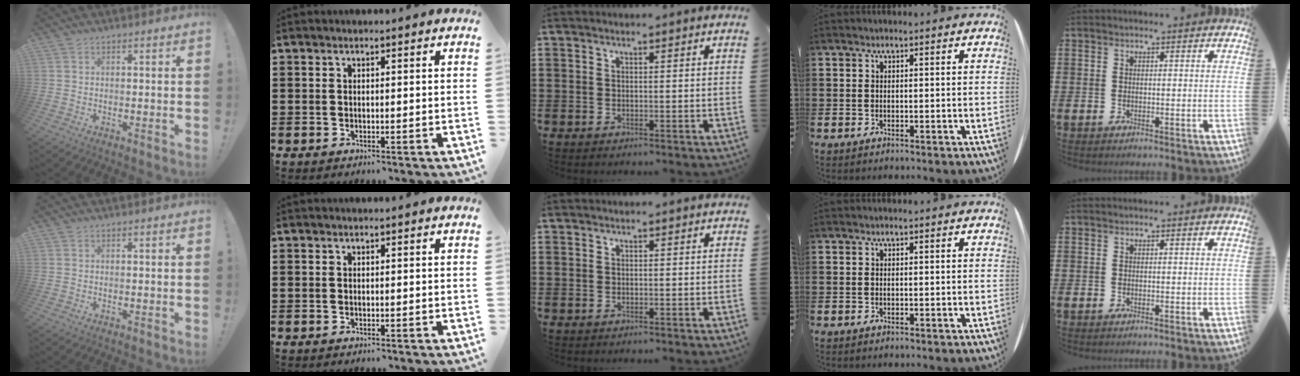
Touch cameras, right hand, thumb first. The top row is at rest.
{}